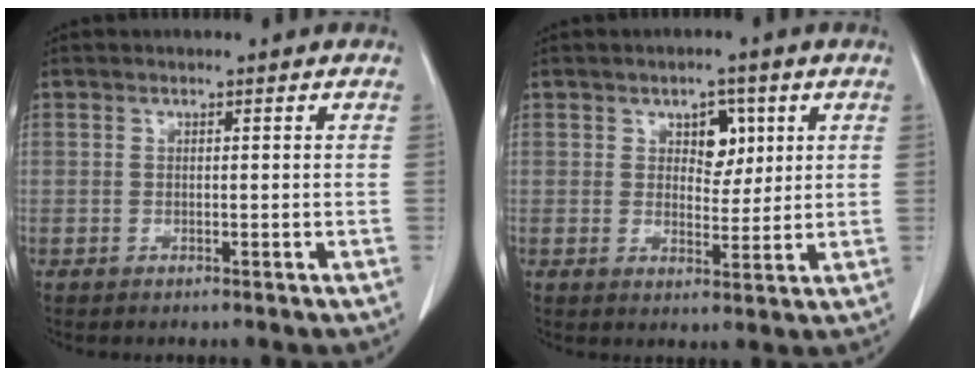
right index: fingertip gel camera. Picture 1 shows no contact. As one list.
[{"total": 4.6, "force": [1.8, 2.8, 3.1], "torque": [-0.040, 0.006, 0.030]}]